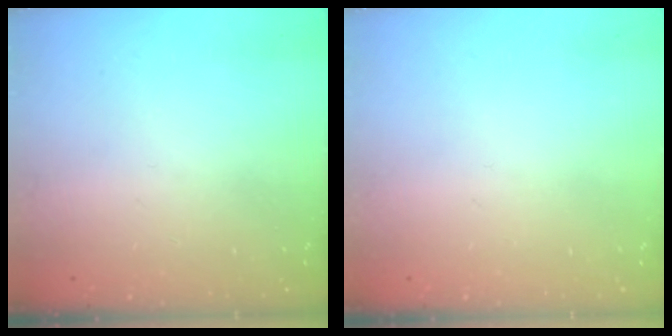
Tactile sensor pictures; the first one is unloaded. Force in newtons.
{"total": 0.0}